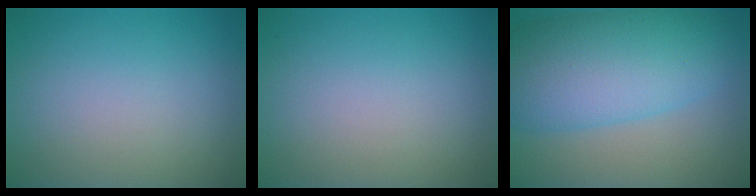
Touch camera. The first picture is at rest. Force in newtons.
{"total": 0.0}
{"total": 9.8, "press": 9.8, "slide": 0.2}